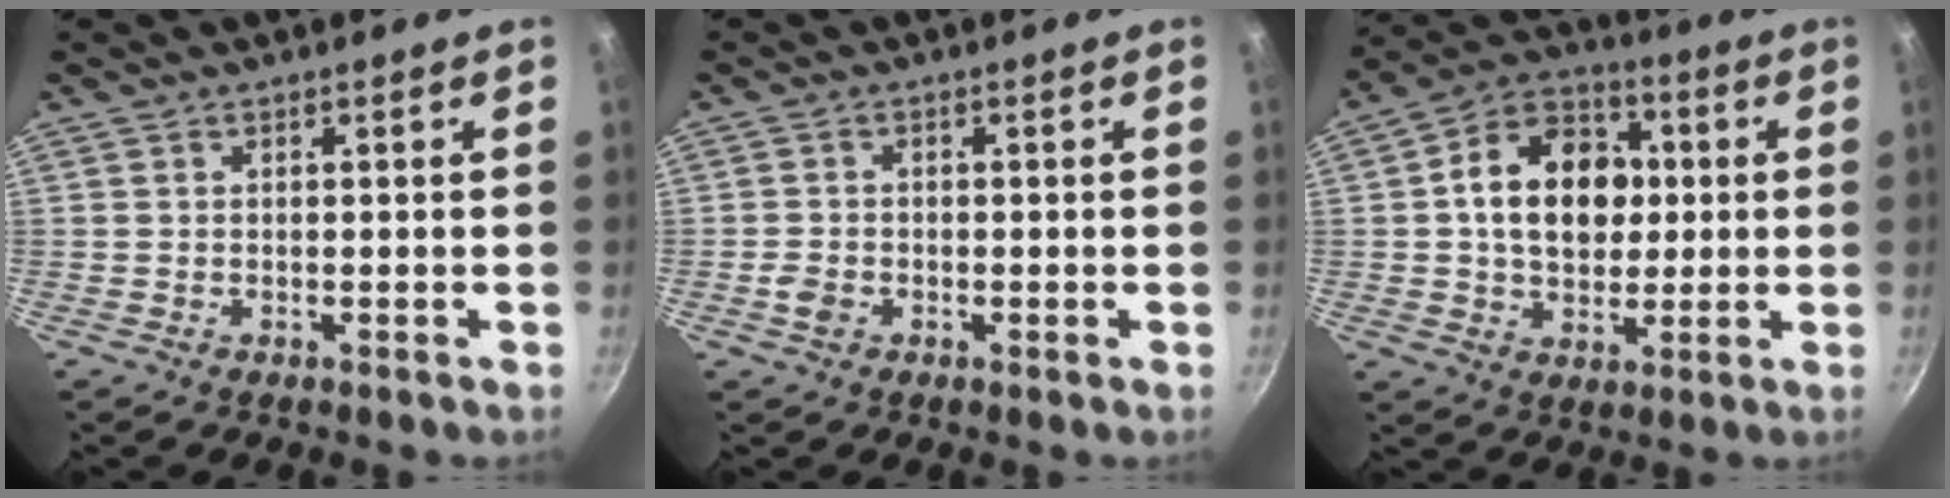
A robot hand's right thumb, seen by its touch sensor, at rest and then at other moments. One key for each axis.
{"total": 2.5, "fx": -1.0, "fy": 1.8, "fz": 1.4, "tx": -0.028, "ty": 0.008, "tz": -0.022}
{"total": 16.2, "fx": 1.7, "fy": 12.1, "fz": 10.7, "tx": -0.133, "ty": 0.020, "tz": 0.018}